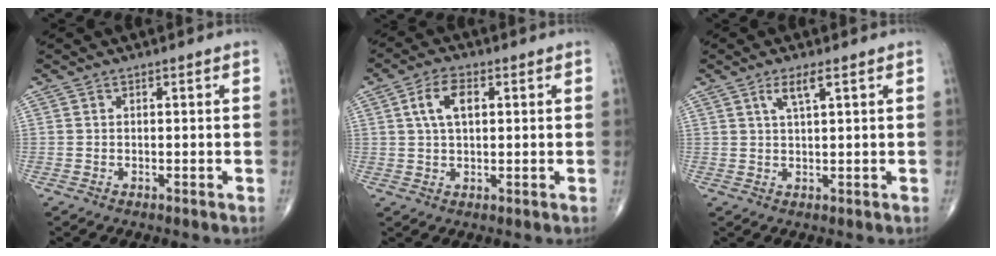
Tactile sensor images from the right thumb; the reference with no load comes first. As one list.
[{"total": 6.2, "force": [1.7, 3.3, 5.0], "torque": [-0.091, 0.005, 0.030]}, {"total": 3.5, "force": [1.8, 0.6, 3.0], "torque": [-0.064, -0.003, 0.036]}]